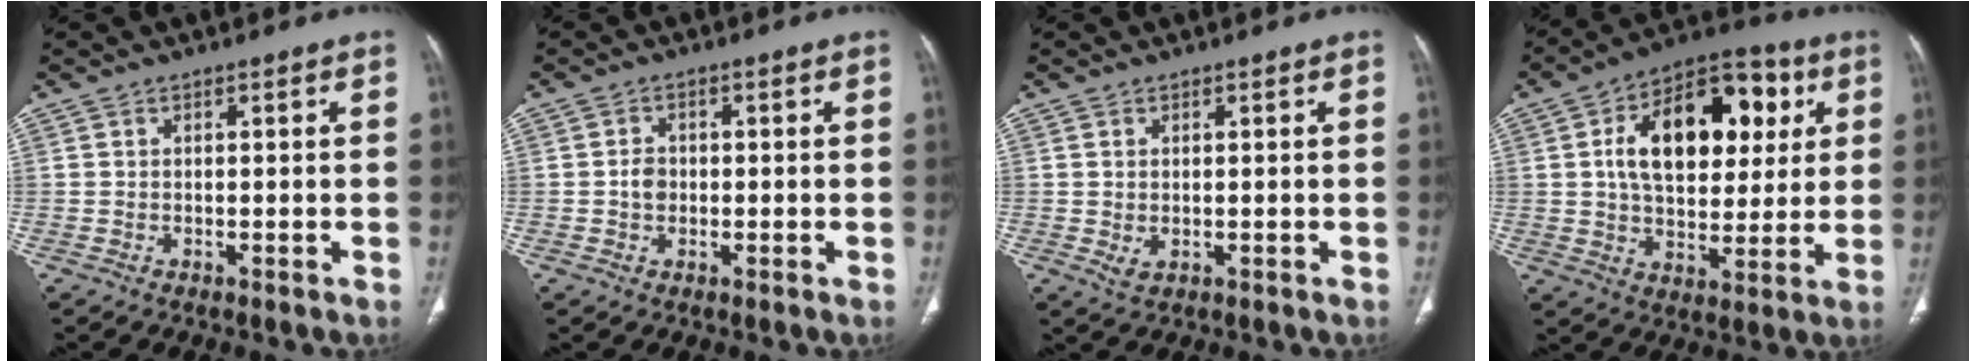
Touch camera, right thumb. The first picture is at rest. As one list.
[{"total": 2.4, "force": [-0.3, 2.0, 1.4], "torque": [-0.015, 0.007, -0.008]}, {"total": 1.9, "force": [-0.1, 1.2, 1.5], "torque": [-0.034, -0.005, 0.006]}, {"total": 20.7, "force": [5.1, 12.4, 15.8], "torque": [-0.209, 0.010, 0.075]}]